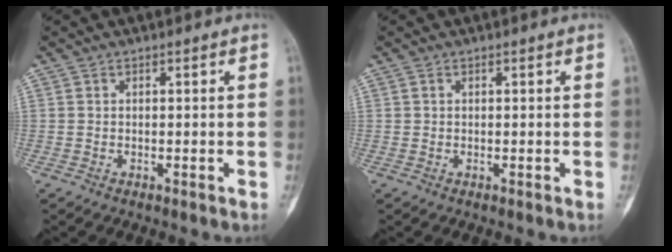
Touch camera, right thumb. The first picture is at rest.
{"total": 0.0}